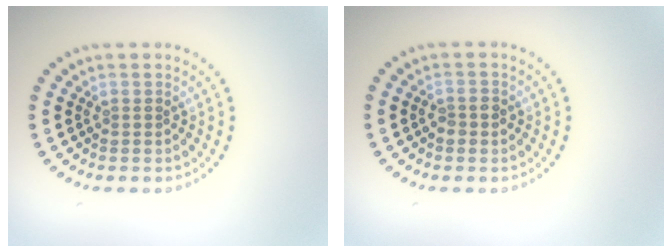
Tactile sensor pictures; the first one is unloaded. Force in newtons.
{"total": 1.3, "press": 1.3, "slide": 0.3}